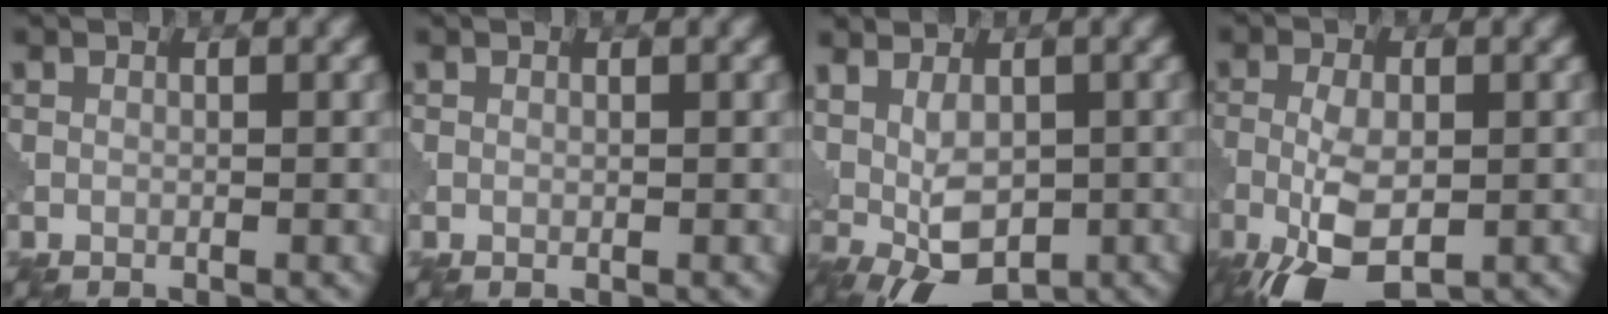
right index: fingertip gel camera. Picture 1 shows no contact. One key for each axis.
{"total": 0.0}
{"total": 7.0, "fx": 0.5, "fy": 4.4, "fz": 5.4, "tx": -0.092, "ty": 0.001, "tz": 0.015}
{"total": 7.7, "fx": -3.3, "fy": 3.5, "fz": 6.0, "tx": -0.131, "ty": -0.011, "tz": -0.059}